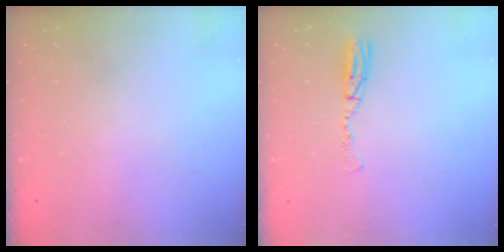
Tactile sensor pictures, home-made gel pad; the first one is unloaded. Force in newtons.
{"total": 6.9, "press": 6.7, "slide": 1.8}